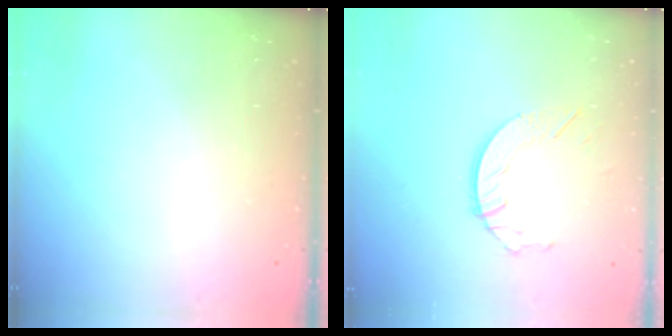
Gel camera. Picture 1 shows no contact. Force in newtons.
{"total": 6.7, "press": 6.7, "slide": 0.3}